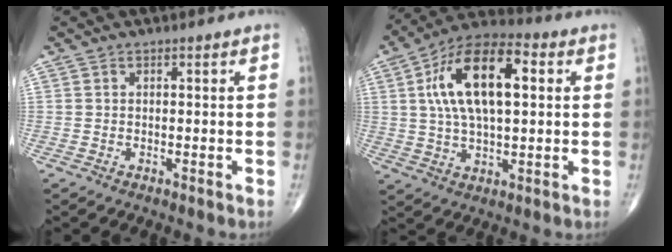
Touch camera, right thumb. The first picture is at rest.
{"total": 17.5, "force": [3.8, 8.1, 15.0], "torque": [-0.256, 0.020, 0.059]}